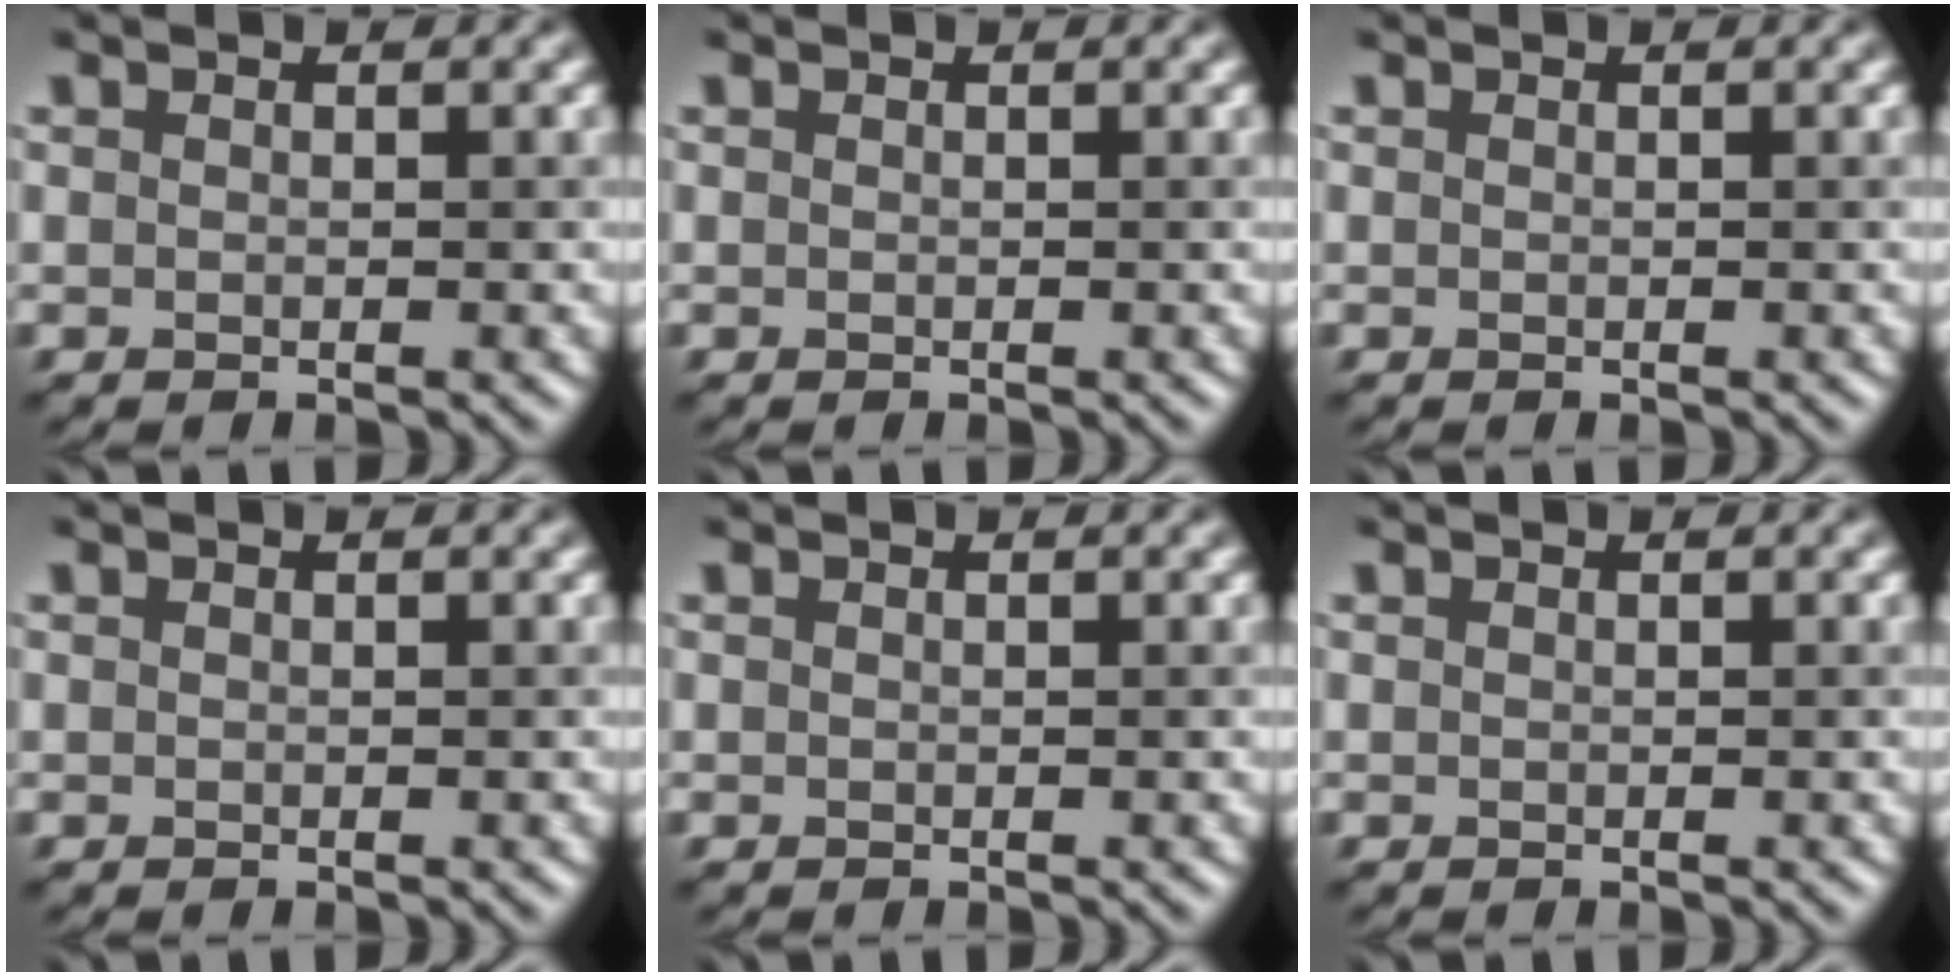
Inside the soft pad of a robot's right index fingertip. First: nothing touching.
{"total": 0.0}
{"total": 0.0}
{"total": 0.0}
{"total": 0.0}
{"total": 0.0}